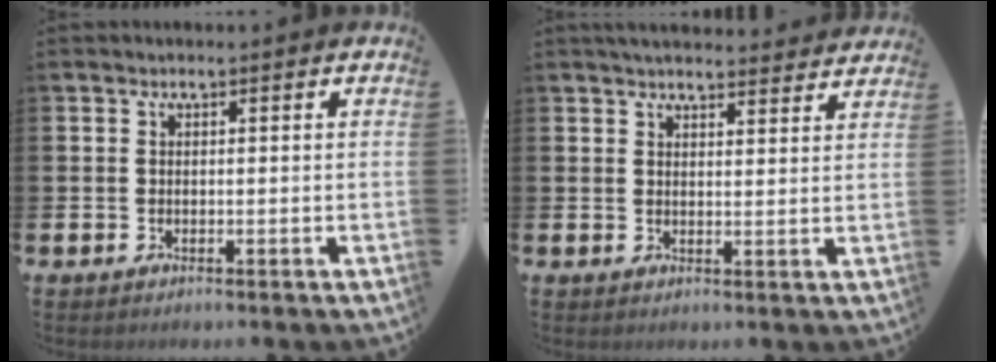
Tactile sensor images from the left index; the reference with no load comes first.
{"total": 4.2, "force": [4.1, 0.5, 0.6], "torque": [-0.010, -0.023, 0.074]}